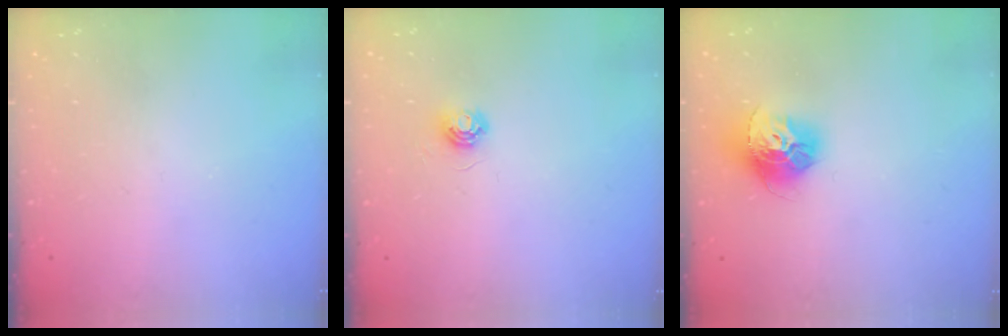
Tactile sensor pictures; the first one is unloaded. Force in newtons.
{"total": 5.0, "press": 4.9, "slide": 0.4}
{"total": 13.6, "press": 13.5, "slide": 1.4}